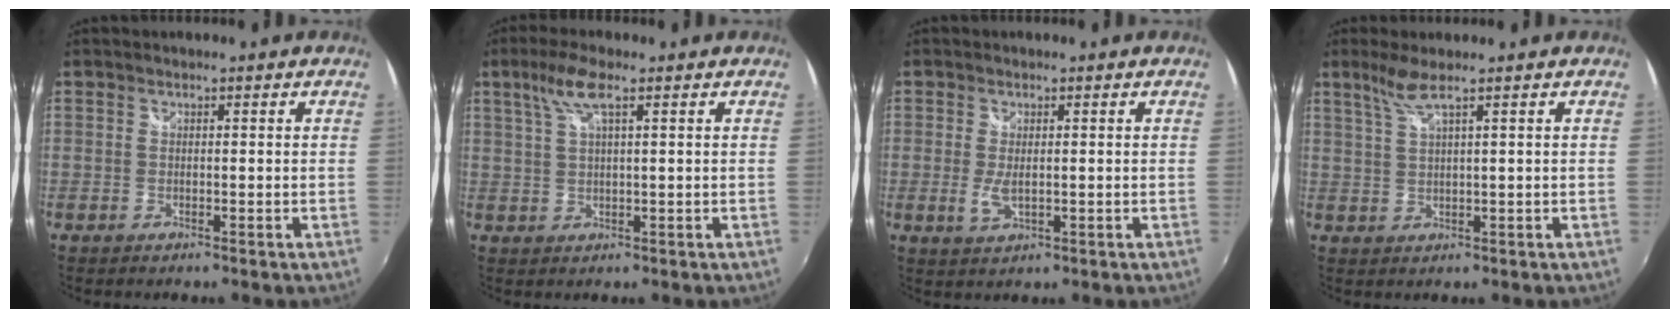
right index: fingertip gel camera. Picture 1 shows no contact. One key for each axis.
{"total": 5.4, "fx": 2.7, "fy": 0.9, "fz": 4.6, "tx": -0.091, "ty": 0.009, "tz": 0.055}
{"total": 3.2, "fx": -0.3, "fy": 1.4, "fz": 2.9, "tx": -0.061, "ty": -0.007, "tz": -0.003}
{"total": 3.4, "fx": 2.3, "fy": -0.5, "fz": 2.5, "tx": -0.054, "ty": -0.003, "tz": 0.050}